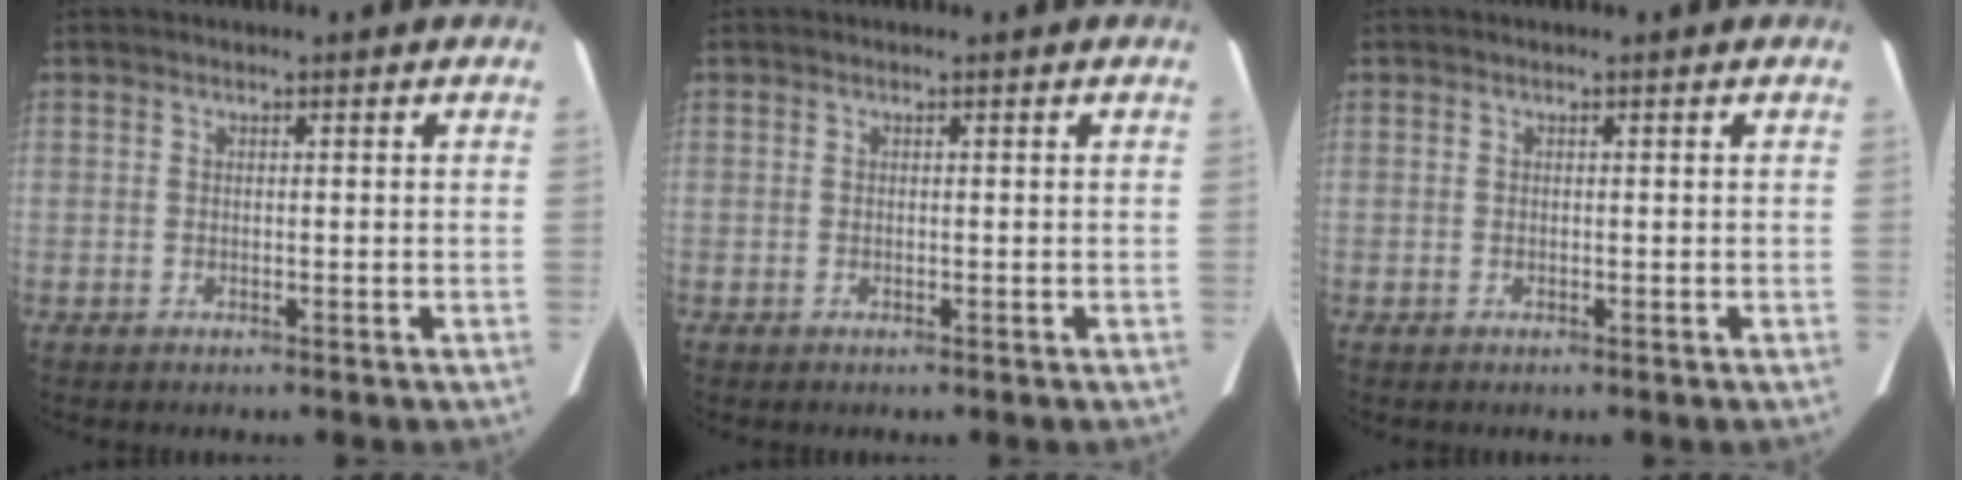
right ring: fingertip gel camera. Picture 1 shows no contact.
{"total": 0.0}
{"total": 0.0}